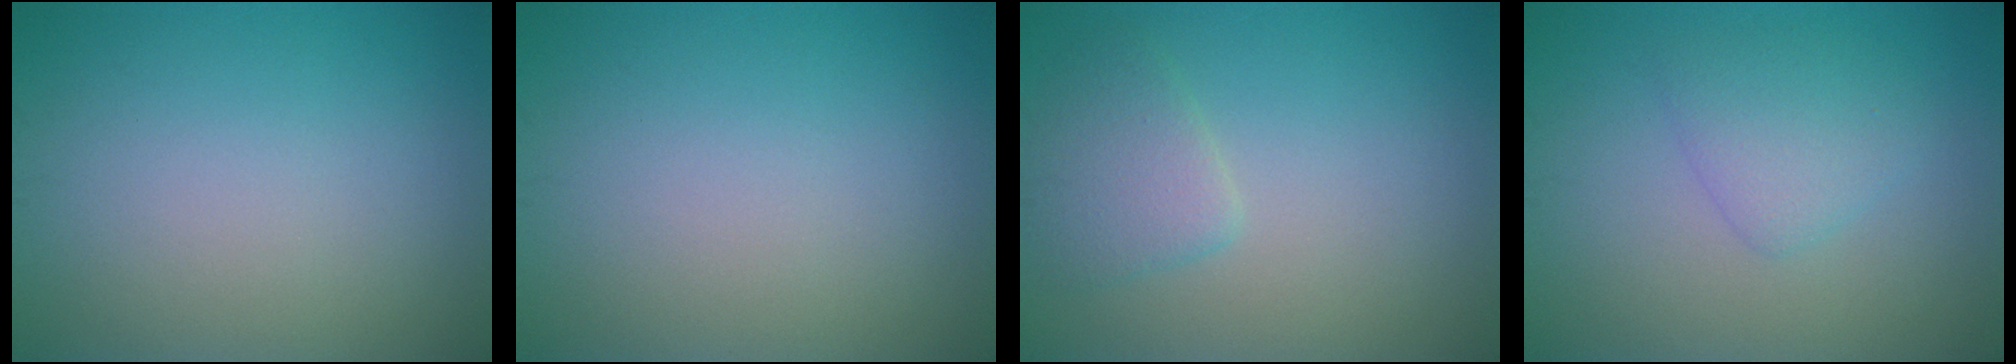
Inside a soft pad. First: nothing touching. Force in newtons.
{"total": 0.0}
{"total": 2.6, "press": 2.6, "slide": 0.3}
{"total": 2.5, "press": 2.5, "slide": 0.1}